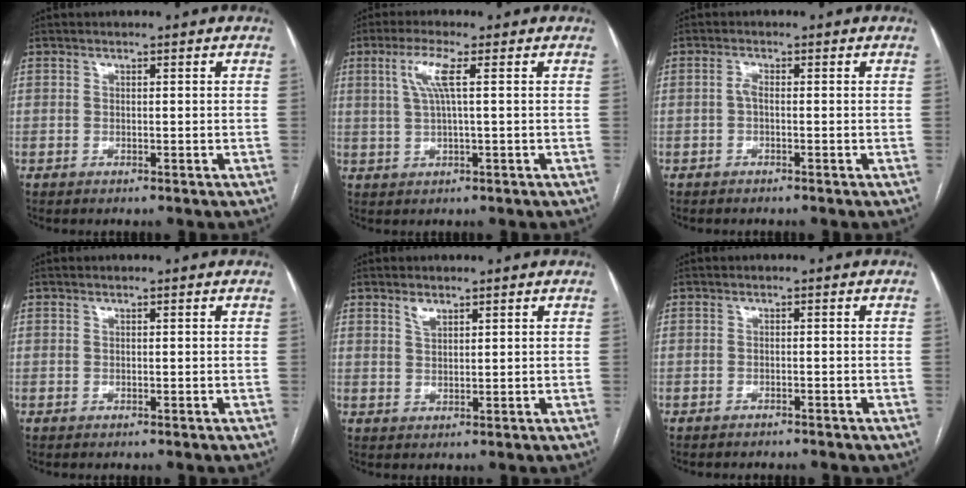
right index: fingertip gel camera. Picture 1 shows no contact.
{"total": 4.9, "force": [1.4, 0.3, 4.7], "torque": [-0.102, 0.008, 0.032]}
{"total": 1.2, "force": [-0.4, 0.5, 1.1], "torque": [-0.022, 0.005, -0.010]}
{"total": 0.0}
{"total": 2.2, "force": [1.5, 1.1, 1.1], "torque": [-0.024, 0.001, 0.034]}
{"total": 2.8, "force": [-2.5, 1.1, 0.8], "torque": [-0.014, -0.002, -0.025]}